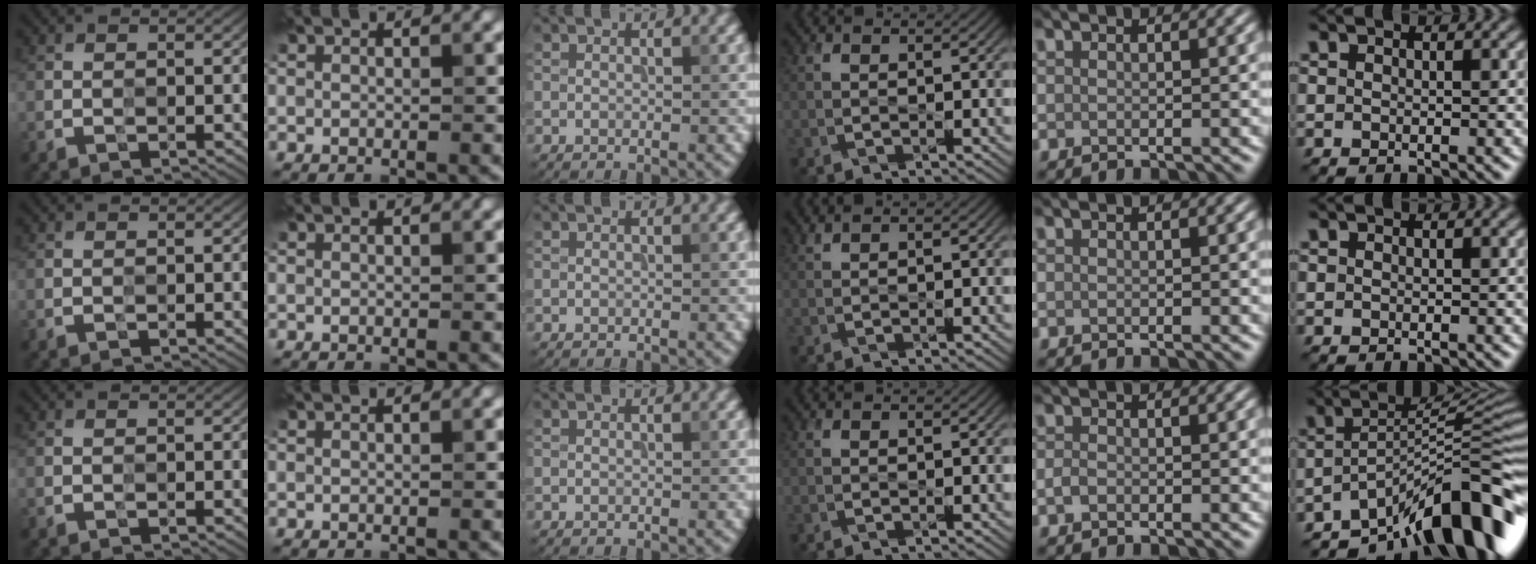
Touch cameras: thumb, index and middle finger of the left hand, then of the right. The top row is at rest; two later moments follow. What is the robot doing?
{"motion": "press", "object": "grip strengthener"}